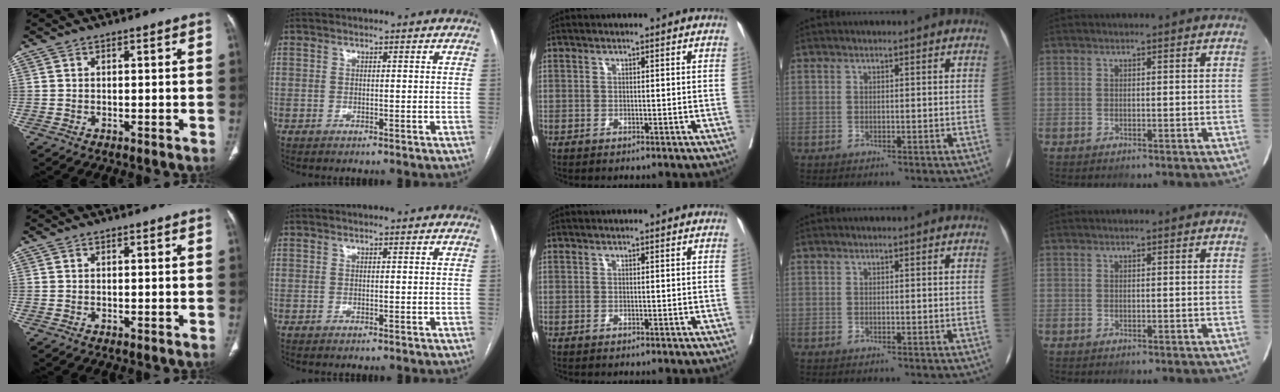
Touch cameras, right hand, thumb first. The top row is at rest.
{}